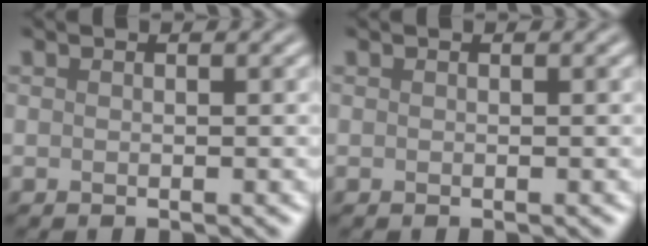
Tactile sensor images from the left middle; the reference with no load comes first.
{"total": 0.0}